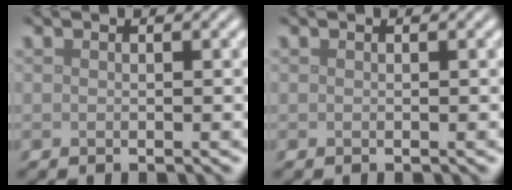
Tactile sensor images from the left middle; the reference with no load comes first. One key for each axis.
{"total": 0.0}